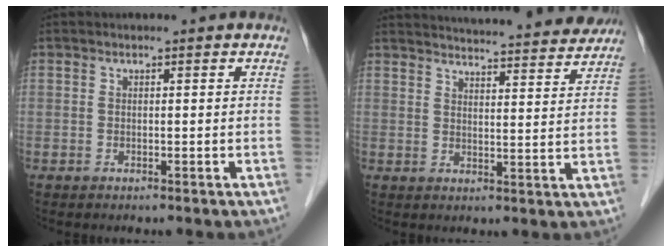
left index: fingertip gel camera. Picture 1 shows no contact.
{"total": 22.2, "force": [21.0, 2.0, 6.9], "torque": [-0.099, -0.019, 0.262]}